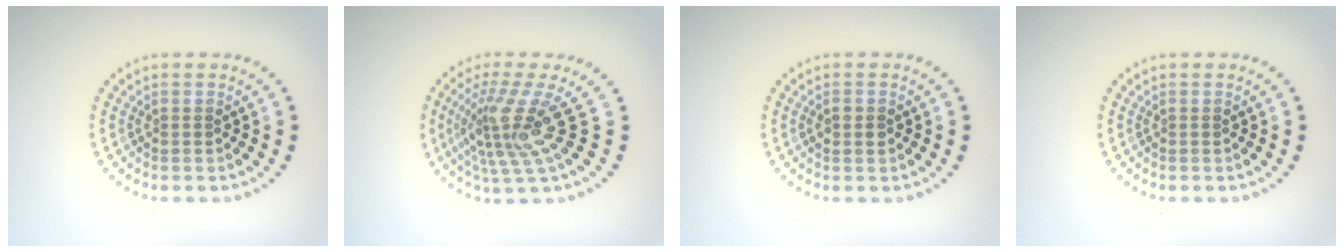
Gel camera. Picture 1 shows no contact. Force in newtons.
{"total": 4.7, "press": 3.0, "slide": 3.6}
{"total": 1.6, "press": 1.6, "slide": 0.1}
{"total": 0.0}